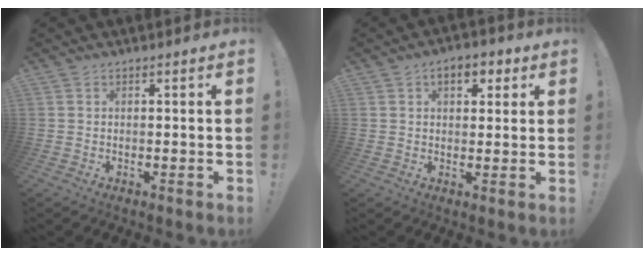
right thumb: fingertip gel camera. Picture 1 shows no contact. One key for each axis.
{"total": 5.8, "fx": 2.3, "fy": 3.5, "fz": 4.0, "tx": -0.051, "ty": 0.001, "tz": 0.037}